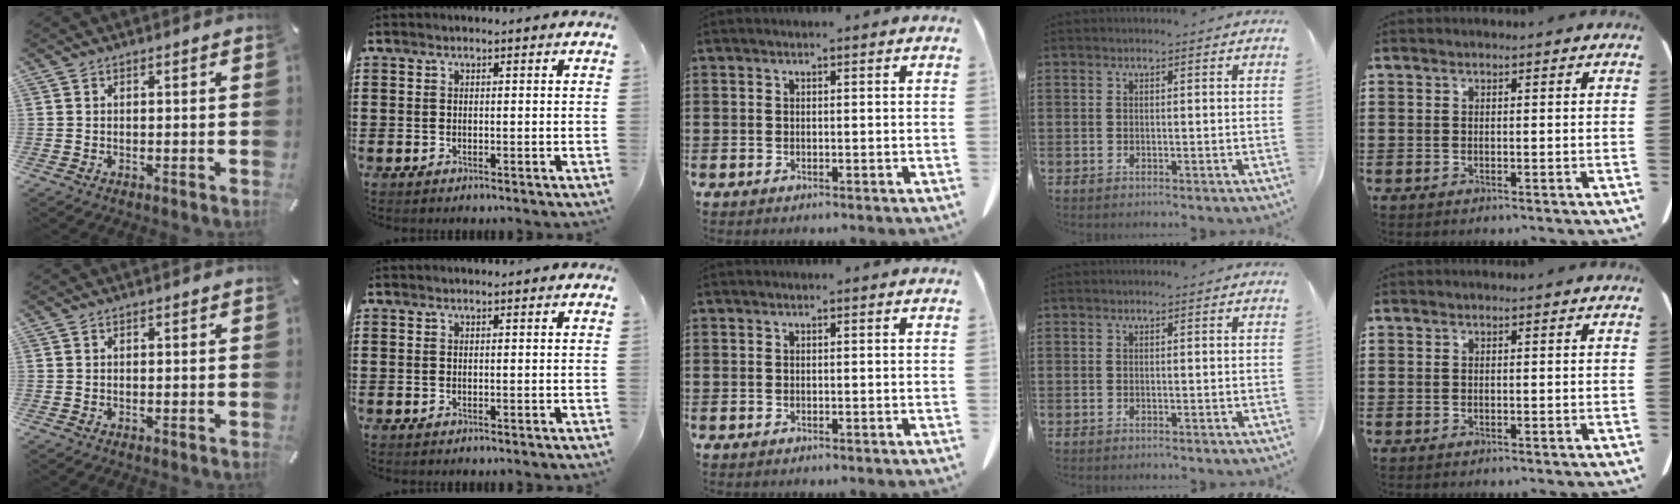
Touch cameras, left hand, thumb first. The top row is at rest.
{}